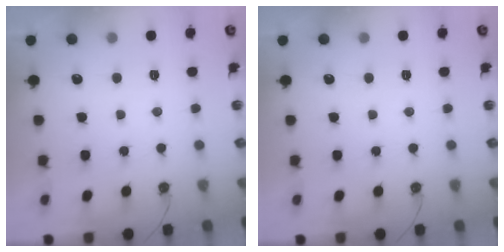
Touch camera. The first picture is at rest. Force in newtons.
{"total": 0.0}